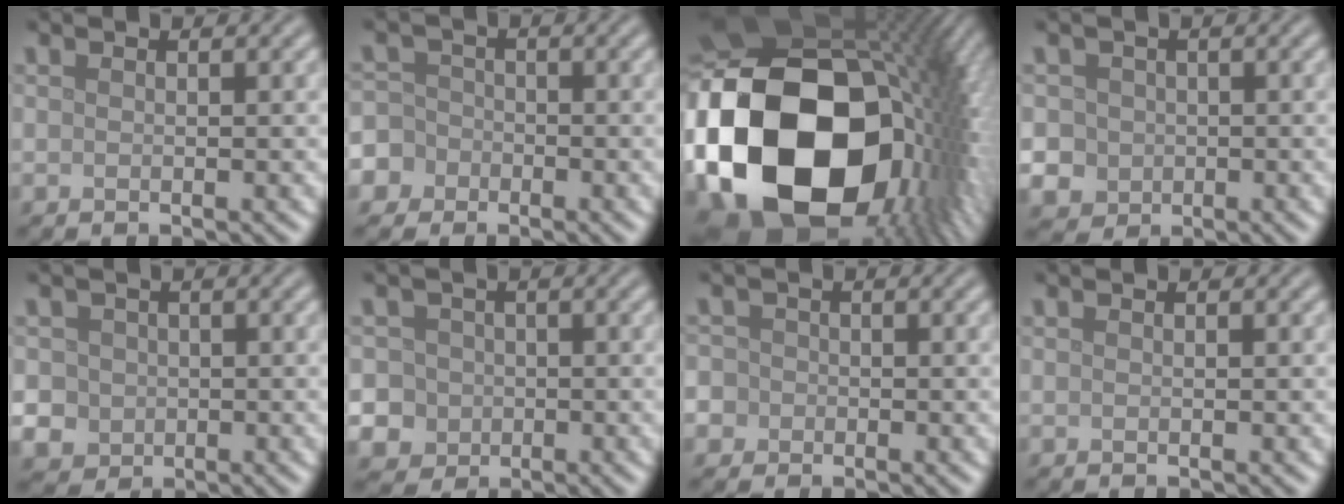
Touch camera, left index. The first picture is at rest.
{"total": 5.8, "force": [-3.0, 4.9, 0.9], "torque": [-0.013, 0.000, -0.076]}
{"total": 24.2, "force": [-2.5, 17.4, 16.7], "torque": [-0.372, -0.073, -0.015]}
{"total": 5.0, "force": [-0.3, 4.7, 1.6], "torque": [-0.023, 0.015, -0.022]}
{"total": 3.7, "force": [0.0, 3.6, 1.2], "torque": [-0.011, 0.011, -0.010]}
{"total": 6.8, "force": [-1.0, 6.5, 1.7], "torque": [-0.033, 0.013, -0.044]}
{"total": 4.2, "force": [-1.2, 3.9, 1.1], "torque": [-0.013, 0.008, -0.054]}
{"total": 0.0}